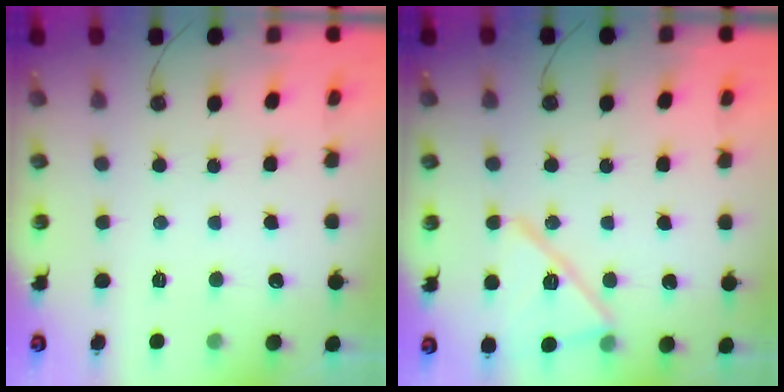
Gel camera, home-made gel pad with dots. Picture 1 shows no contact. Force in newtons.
{"total": 15.3, "press": 15.2, "slide": 0.3}